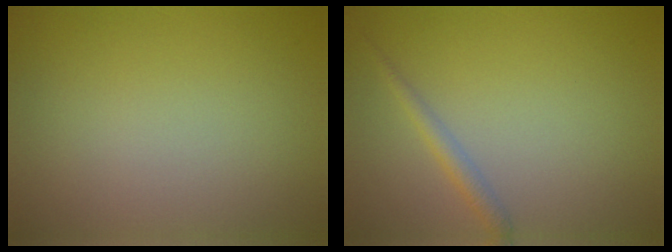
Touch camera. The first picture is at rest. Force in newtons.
{"total": 1.4, "press": 1.4, "slide": 0.0}